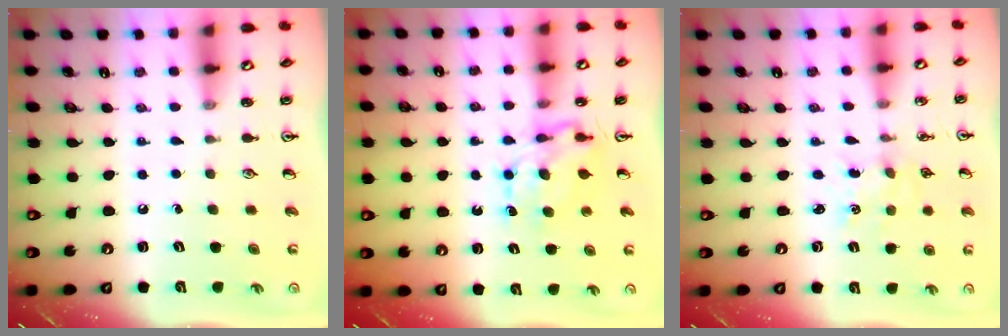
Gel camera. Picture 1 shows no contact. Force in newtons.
{"total": 7.0, "press": 7.0, "slide": 0.6}
{"total": 3.0, "press": 3.0, "slide": 0.4}